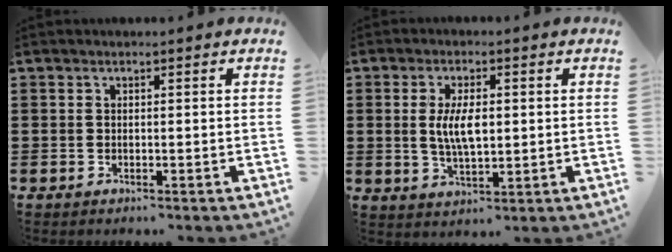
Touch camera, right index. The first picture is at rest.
{"total": 6.1, "force": [0.4, 2.4, 5.6], "torque": [-0.108, 0.000, 0.002]}